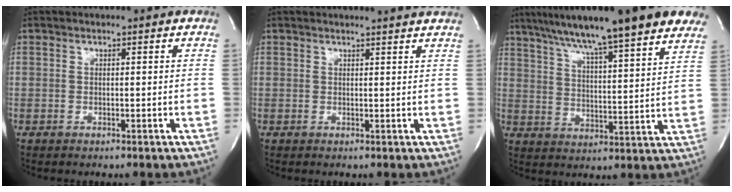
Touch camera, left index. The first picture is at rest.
{"total": 5.1, "force": [5.0, -0.5, 1.3], "torque": [-0.014, -0.001, 0.038]}
{"total": 21.6, "force": [16.5, 1.6, 13.9], "torque": [-0.216, 0.022, 0.228]}